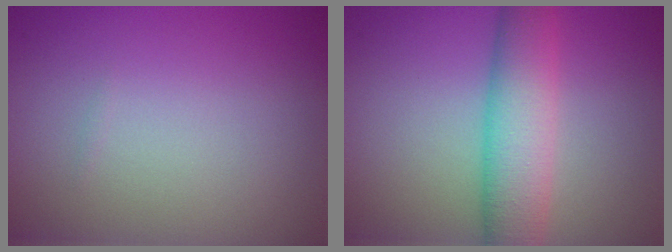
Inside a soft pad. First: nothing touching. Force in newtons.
{"total": 5.7, "press": 5.7, "slide": 0.2}